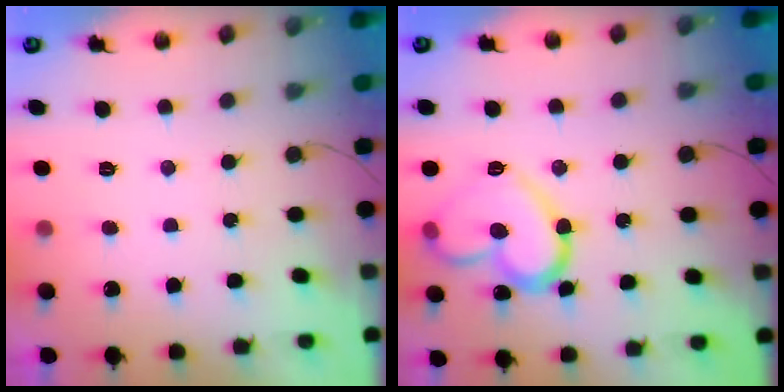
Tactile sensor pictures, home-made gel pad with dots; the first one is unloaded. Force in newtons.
{"total": 16.1, "press": 16.1, "slide": 1.7}